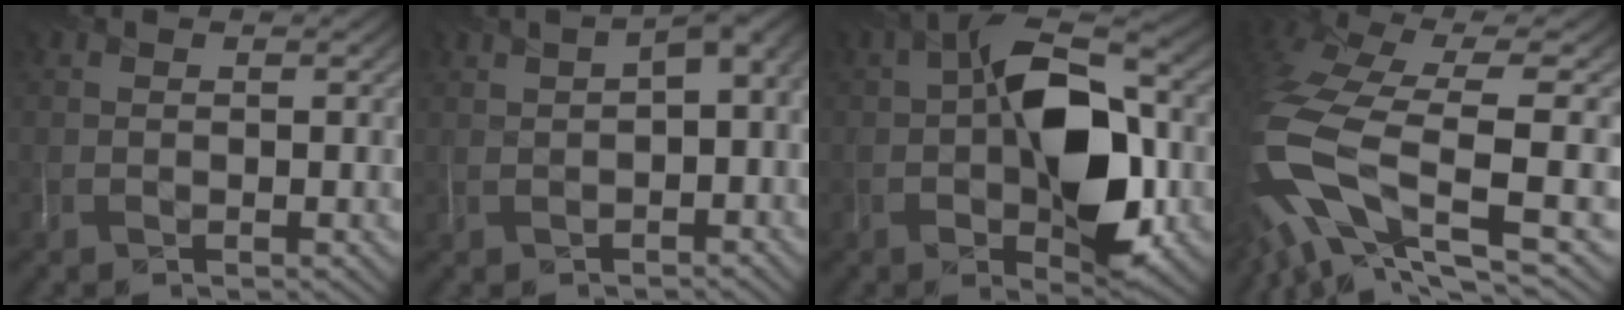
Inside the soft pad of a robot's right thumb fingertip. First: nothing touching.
{"total": 3.7, "force": [-0.1, 1.6, 3.3], "torque": [-0.047, 0.008, 0.001]}
{"total": 12.6, "force": [-1.8, 6.2, 10.7], "torque": [-0.170, 0.007, -0.030]}
{"total": 14.5, "force": [-2.0, 5.8, 13.1], "torque": [-0.325, -0.022, -0.015]}